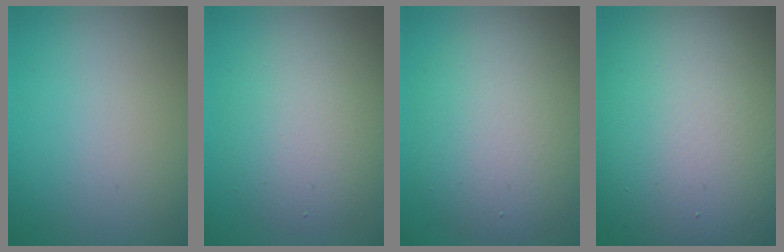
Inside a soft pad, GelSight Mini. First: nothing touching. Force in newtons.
{"total": 5.3, "press": 5.2, "slide": 0.5}
{"total": 7.3, "press": 7.3, "slide": 0.6}
{"total": 16.8, "press": 16.8, "slide": 0.8}